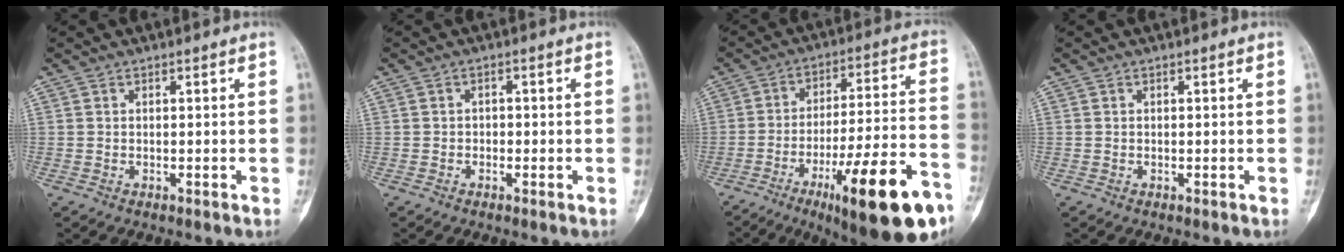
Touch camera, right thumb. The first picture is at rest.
{"total": 1.1, "force": [-0.5, 0.9, 0.3], "torque": [0.009, 0.006, -0.013]}
{"total": 23.0, "force": [-11.7, 4.9, 19.2], "torque": [-0.255, 0.056, -0.172]}
{"total": 0.0}